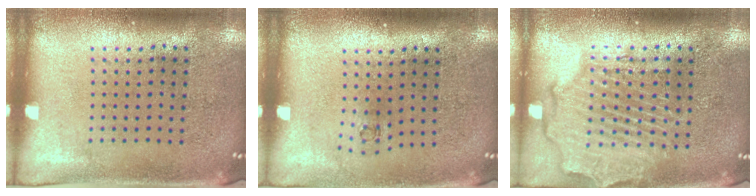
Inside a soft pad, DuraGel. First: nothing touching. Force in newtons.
{"total": 0.7, "press": 0.3, "slide": 0.6}
{"total": 2.4, "press": 2.2, "slide": 0.9}